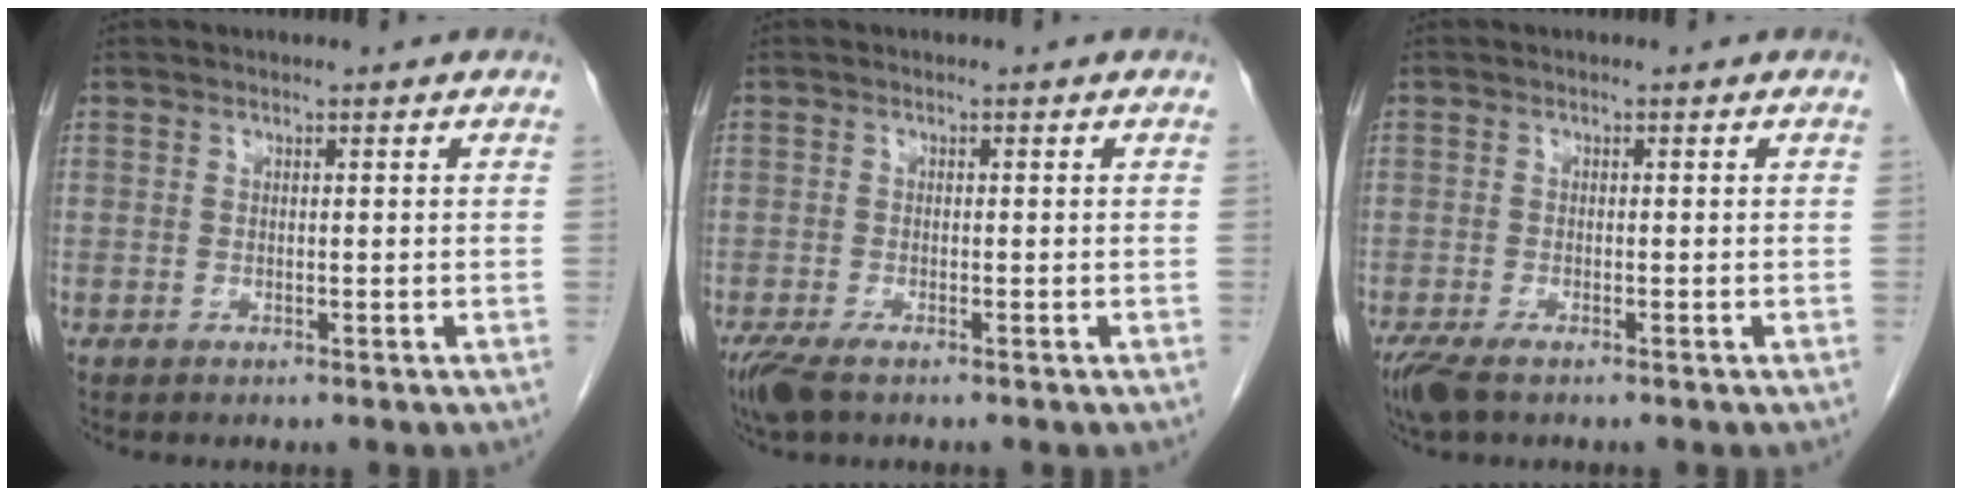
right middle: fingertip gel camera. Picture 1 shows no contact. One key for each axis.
{"total": 4.0, "fx": -2.8, "fy": 1.2, "fz": 2.6, "tx": -0.057, "ty": -0.012, "tz": -0.049}
{"total": 3.8, "fx": -2.7, "fy": 1.1, "fz": 2.5, "tx": -0.054, "ty": -0.012, "tz": -0.048}